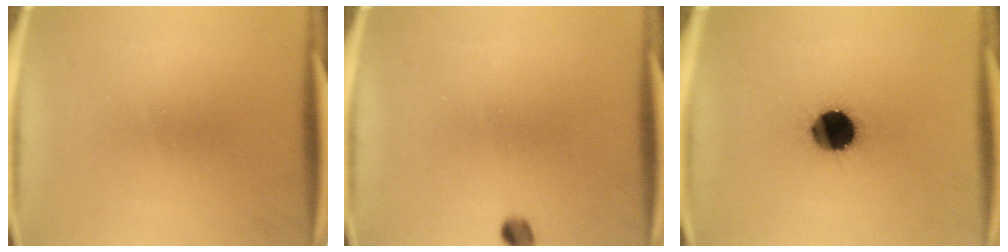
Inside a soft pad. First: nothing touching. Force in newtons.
{"total": 2.0}
{"total": 14.1}